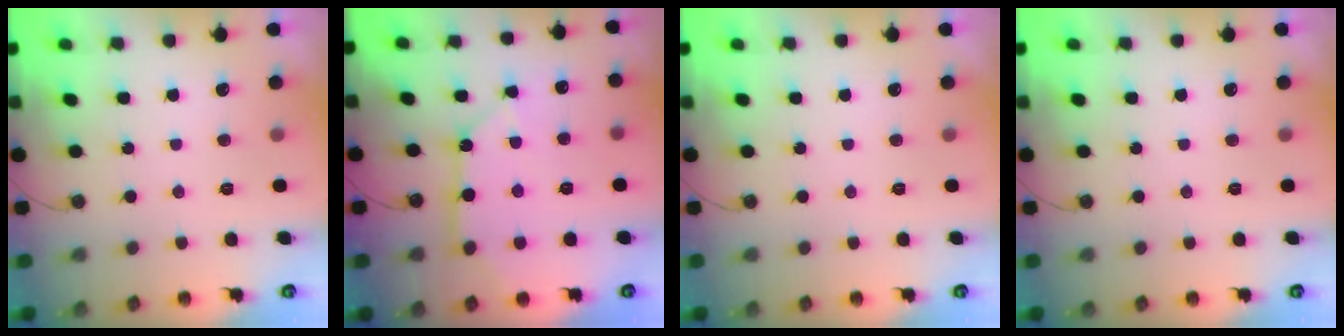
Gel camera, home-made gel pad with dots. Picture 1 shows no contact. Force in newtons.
{"total": 12.3, "press": 12.2, "slide": 1.6}
{"total": 0.0}
{"total": 0.0}